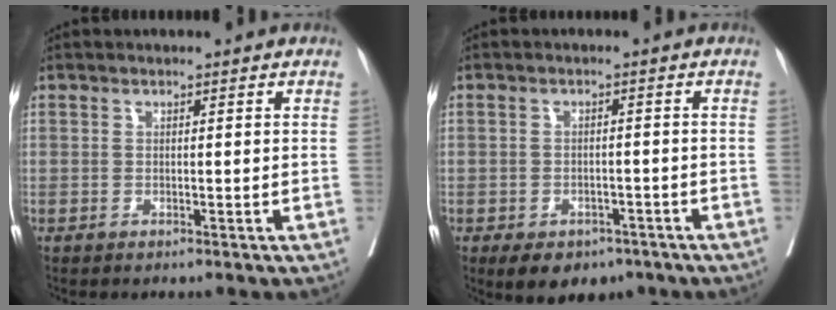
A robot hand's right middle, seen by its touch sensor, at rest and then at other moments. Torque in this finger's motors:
{"motor_torque": [0.82, -0.72, 0.07, 0.06]}